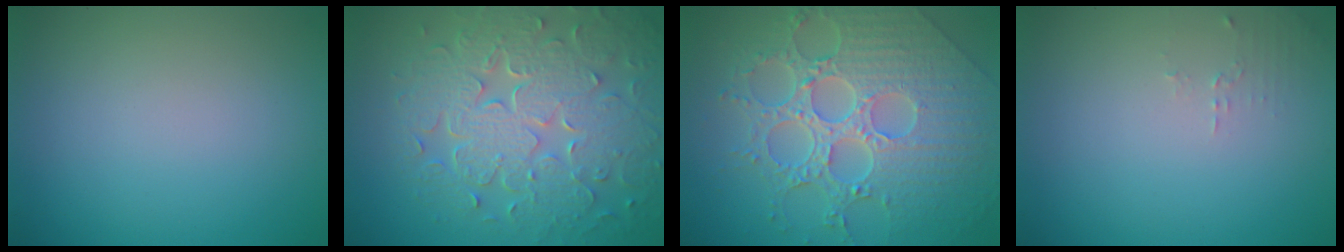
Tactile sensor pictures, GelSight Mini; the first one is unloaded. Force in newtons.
{"total": 8.5, "press": 6.1, "slide": 5.9}
{"total": 8.8, "press": 6.5, "slide": 5.9}
{"total": 0.9, "press": 0.9, "slide": 0.3}